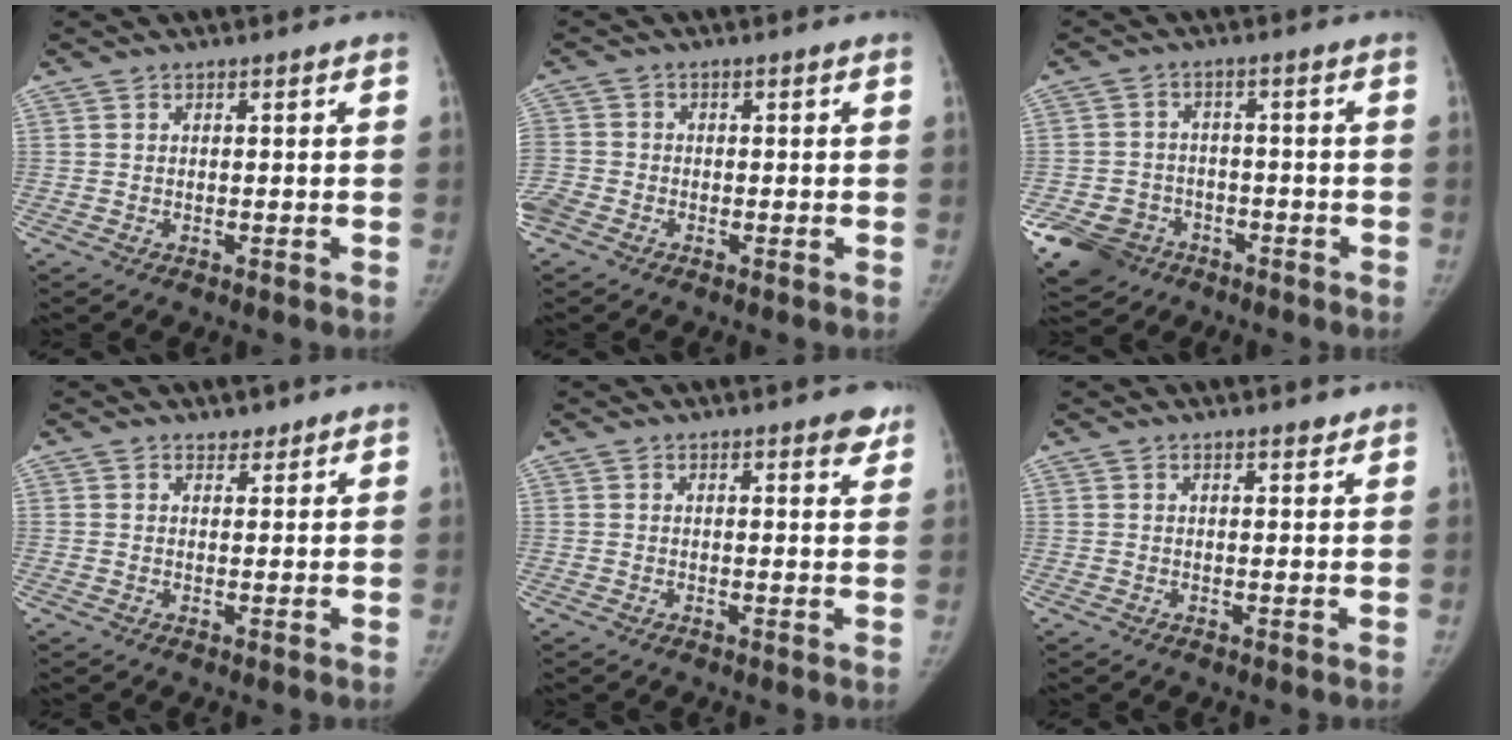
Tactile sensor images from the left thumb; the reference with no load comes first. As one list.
[{"total": 5.6, "force": [-2.6, 4.3, 2.4], "torque": [-0.071, 0.004, -0.054]}, {"total": 9.7, "force": [-5.4, 7.5, 3.0], "torque": [-0.054, 0.025, -0.084]}, {"total": 1.6, "force": [1.4, 0.8, 0.2], "torque": [0.011, -0.010, 0.016]}, {"total": 3.1, "force": [2.3, 1.1, 1.9], "torque": [-0.006, -0.010, 0.023]}, {"total": 1.6, "force": [1.3, 0.4, 0.7], "torque": [-0.007, -0.009, 0.020]}]